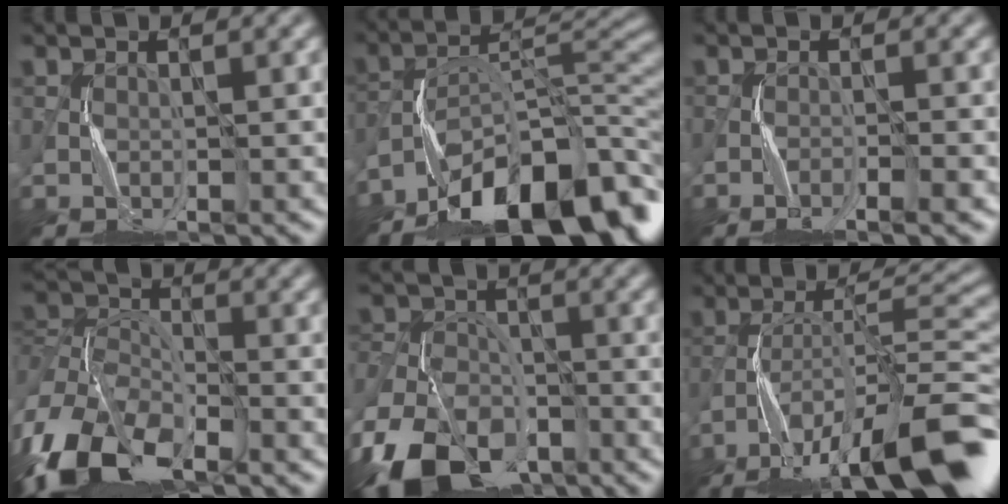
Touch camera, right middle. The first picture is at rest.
{"total": 14.6, "force": [-10.3, 5.3, 8.9], "torque": [-0.152, 0.017, -0.177]}
{"total": 2.7, "force": [-1.9, 0.3, 1.9], "torque": [-0.028, -0.001, -0.037]}
{"total": 10.4, "force": [-5.6, 6.2, 6.3], "torque": [-0.131, -0.011, -0.121]}
{"total": 12.4, "force": [-8.2, 7.0, 6.2], "torque": [-0.119, -0.030, -0.158]}
{"total": 14.6, "force": [-10.0, 3.5, 10.1], "torque": [-0.176, 0.014, -0.160]}